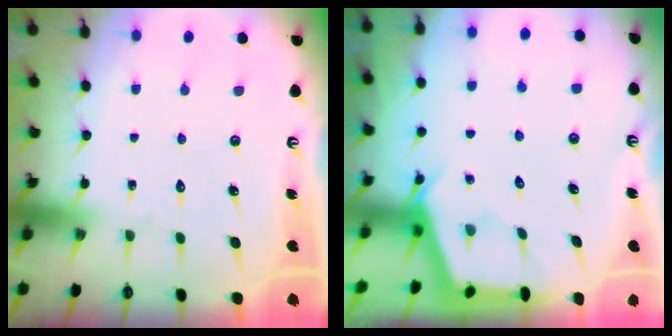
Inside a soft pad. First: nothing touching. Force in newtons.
{"total": 2.5, "press": 2.5, "slide": 0.3}